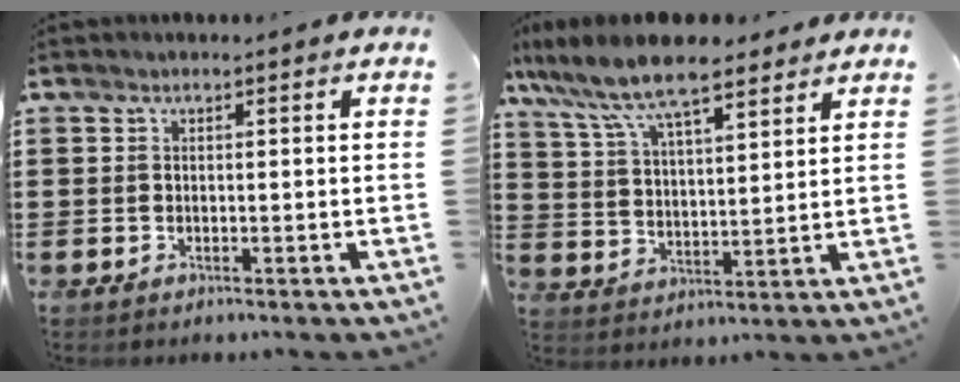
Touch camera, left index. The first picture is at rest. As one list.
[{"total": 10.1, "force": [8.2, 2.4, 5.2], "torque": [-0.130, -0.024, 0.147]}]